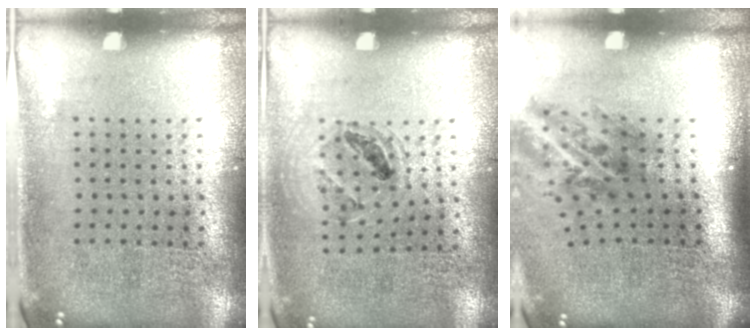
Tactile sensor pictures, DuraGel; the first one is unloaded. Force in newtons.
{"total": 1.0, "press": 1.0, "slide": 0.1}
{"total": 2.1, "press": 1.3, "slide": 1.6}